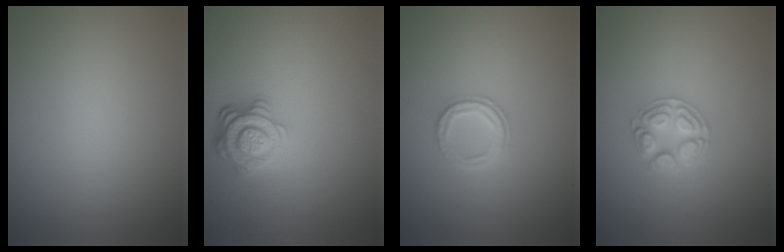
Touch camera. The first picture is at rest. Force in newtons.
{"total": 4.0, "press": 3.2, "slide": 2.4}
{"total": 2.4, "press": 2.4, "slide": 0.4}
{"total": 2.6, "press": 2.6, "slide": 0.2}